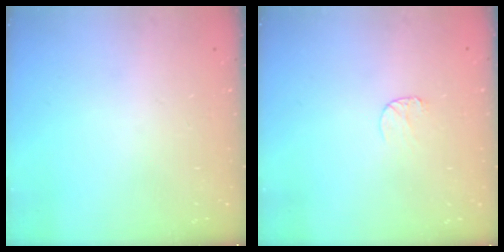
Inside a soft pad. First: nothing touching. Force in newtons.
{"total": 5.1, "press": 5.0, "slide": 0.4}